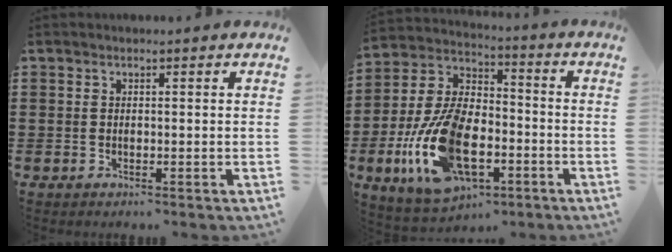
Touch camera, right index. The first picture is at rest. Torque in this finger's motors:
{"motor_torque": [2.14, 0.00, 1.05, 0.21]}